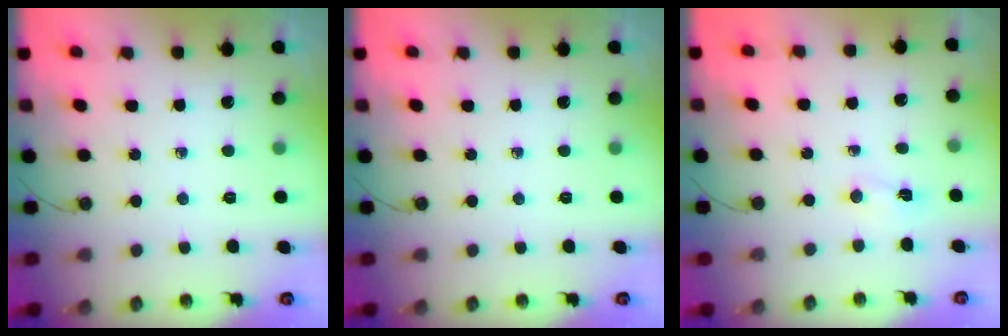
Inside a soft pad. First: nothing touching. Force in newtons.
{"total": 0.0}
{"total": 2.2, "press": 2.1, "slide": 0.7}